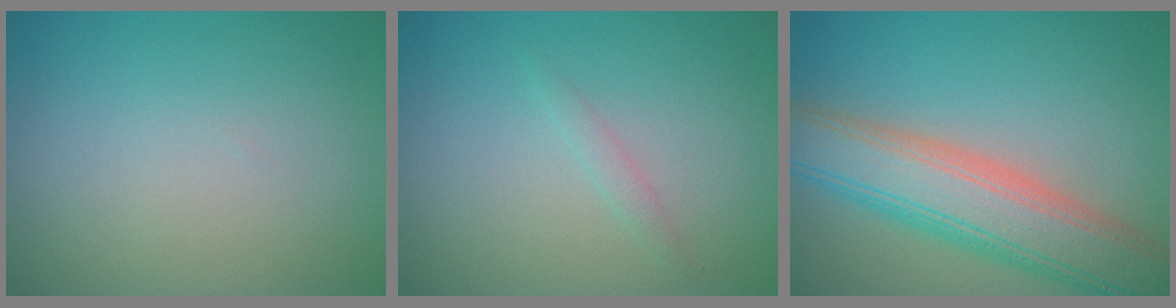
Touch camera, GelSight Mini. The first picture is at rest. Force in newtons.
{"total": 0.8, "press": 0.8, "slide": 0.0}
{"total": 8.7, "press": 8.7, "slide": 0.4}